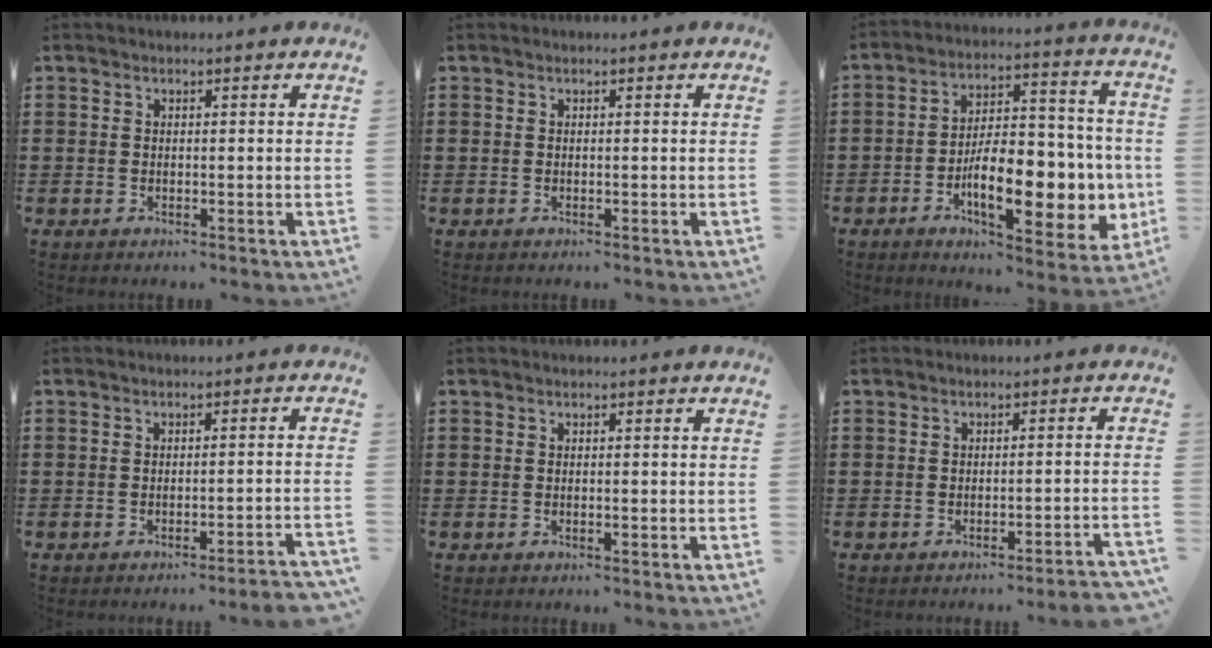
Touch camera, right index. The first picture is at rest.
{"total": 0.0}
{"total": 13.6, "force": [-4.0, 6.0, 11.5], "torque": [-0.184, -0.004, -0.069]}
{"total": 2.1, "force": [-1.8, -0.5, 0.9], "torque": [-0.015, -0.002, -0.038]}
{"total": 0.0}
{"total": 2.0, "force": [-1.8, -0.5, 0.8], "torque": [-0.015, -0.003, -0.036]}